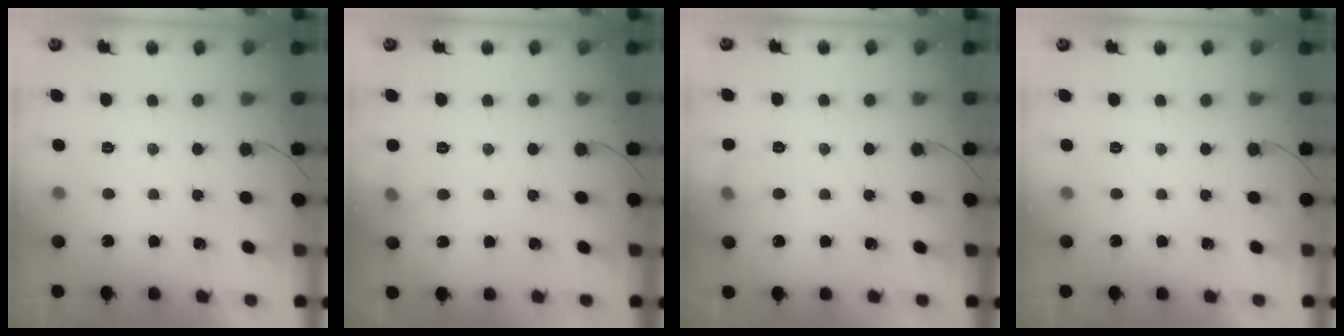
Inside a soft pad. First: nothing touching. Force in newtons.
{"total": 4.9, "press": 4.6, "slide": 1.4}
{"total": 5.5, "press": 5.3, "slide": 1.7}
{"total": 0.0}